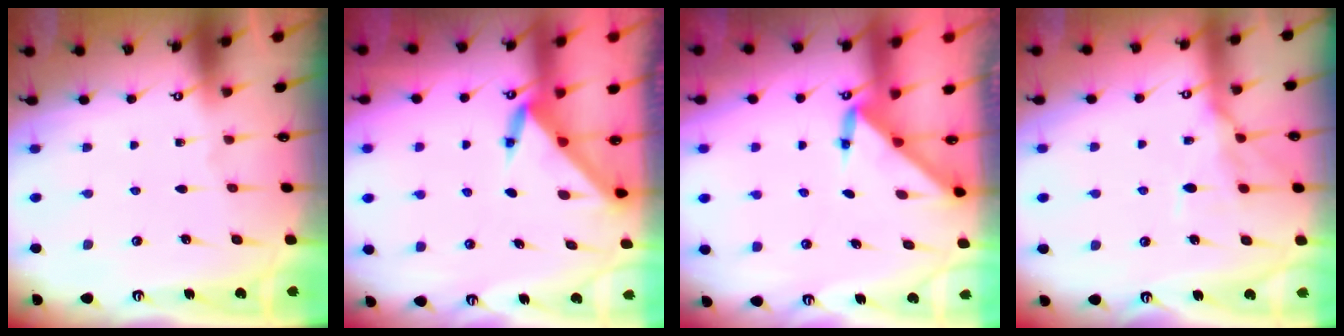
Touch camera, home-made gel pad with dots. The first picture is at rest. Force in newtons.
{"total": 3.2, "press": 3.2, "slide": 0.1}
{"total": 3.0, "press": 3.0, "slide": 0.3}
{"total": 11.5, "press": 11.4, "slide": 1.1}